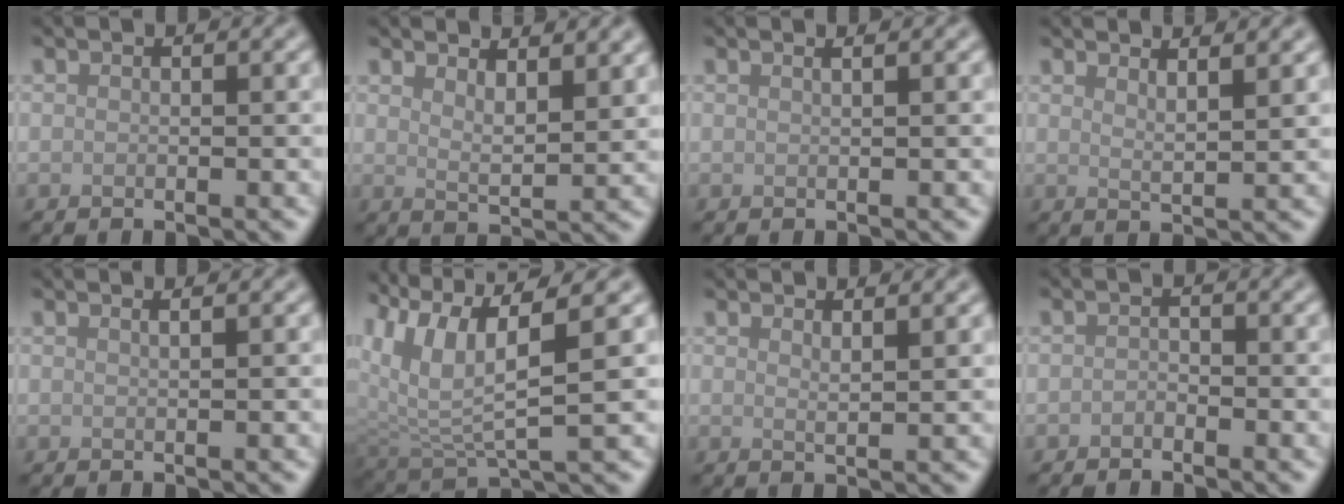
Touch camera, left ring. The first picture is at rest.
{"total": 3.6, "force": [2.5, 1.1, 2.3], "torque": [-0.033, -0.005, 0.046]}
{"total": 1.2, "force": [0.8, 0.5, 0.8], "torque": [0.000, -0.002, 0.000]}
{"total": 2.7, "force": [2.0, 0.7, 1.6], "torque": [-0.011, 0.000, 0.028]}
{"total": 1.0, "force": [0.6, 0.4, 0.7], "torque": [-0.001, 0.001, 0.001]}
{"total": 7.4, "force": [3.1, 2.2, 6.4], "torque": [-0.138, -0.001, 0.062]}
{"total": 1.7, "force": [1.2, 0.4, 1.0], "torque": [-0.008, 0.000, 0.017]}
{"total": 0.8, "force": [-0.6, 0.4, 0.3], "torque": [-0.006, -0.001, -0.011]}